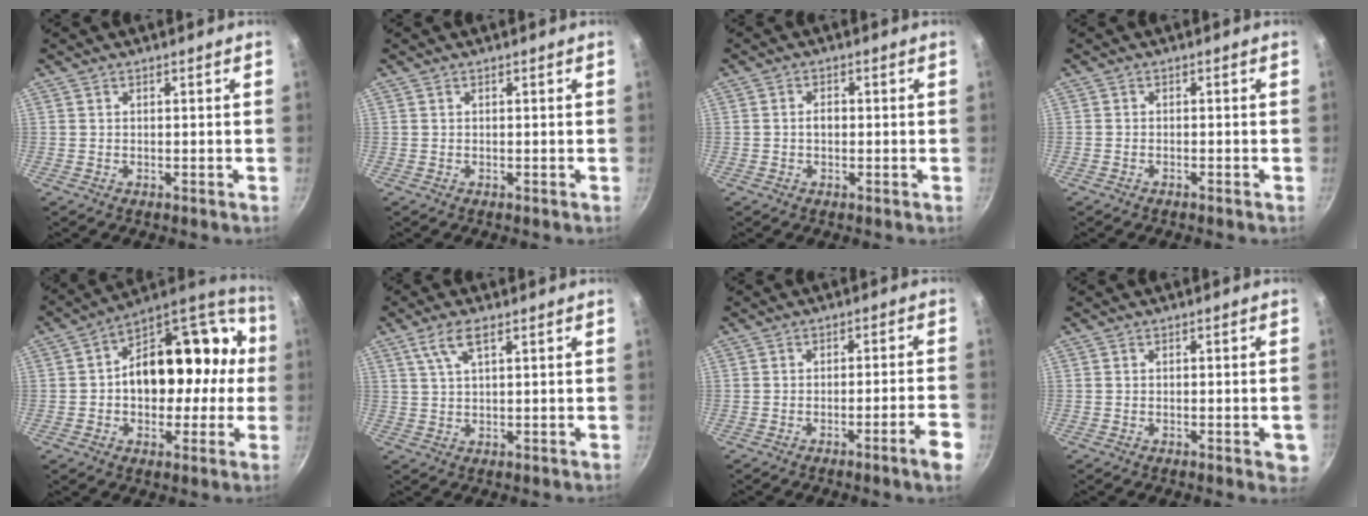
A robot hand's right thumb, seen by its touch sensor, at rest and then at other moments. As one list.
[{"total": 0.0}, {"total": 1.9, "force": [-0.2, 1.3, 1.4], "torque": [-0.017, 0.008, -0.004]}, {"total": 0.6, "force": [-0.6, 0.1, 0.2], "torque": [-0.017, 0.009, -0.013]}, {"total": 22.8, "force": [0.6, 16.0, 16.3], "torque": [-0.193, 0.064, 0.007]}, {"total": 4.8, "force": [2.4, 1.5, 3.9], "torque": [-0.079, 0.000, 0.051]}, {"total": 5.5, "force": [-3.1, -0.1, 4.5], "torque": [-0.063, 0.026, -0.040]}, {"total": 3.3, "force": [-1.2, 1.1, 2.8], "torque": [-0.028, -0.001, -0.017]}]